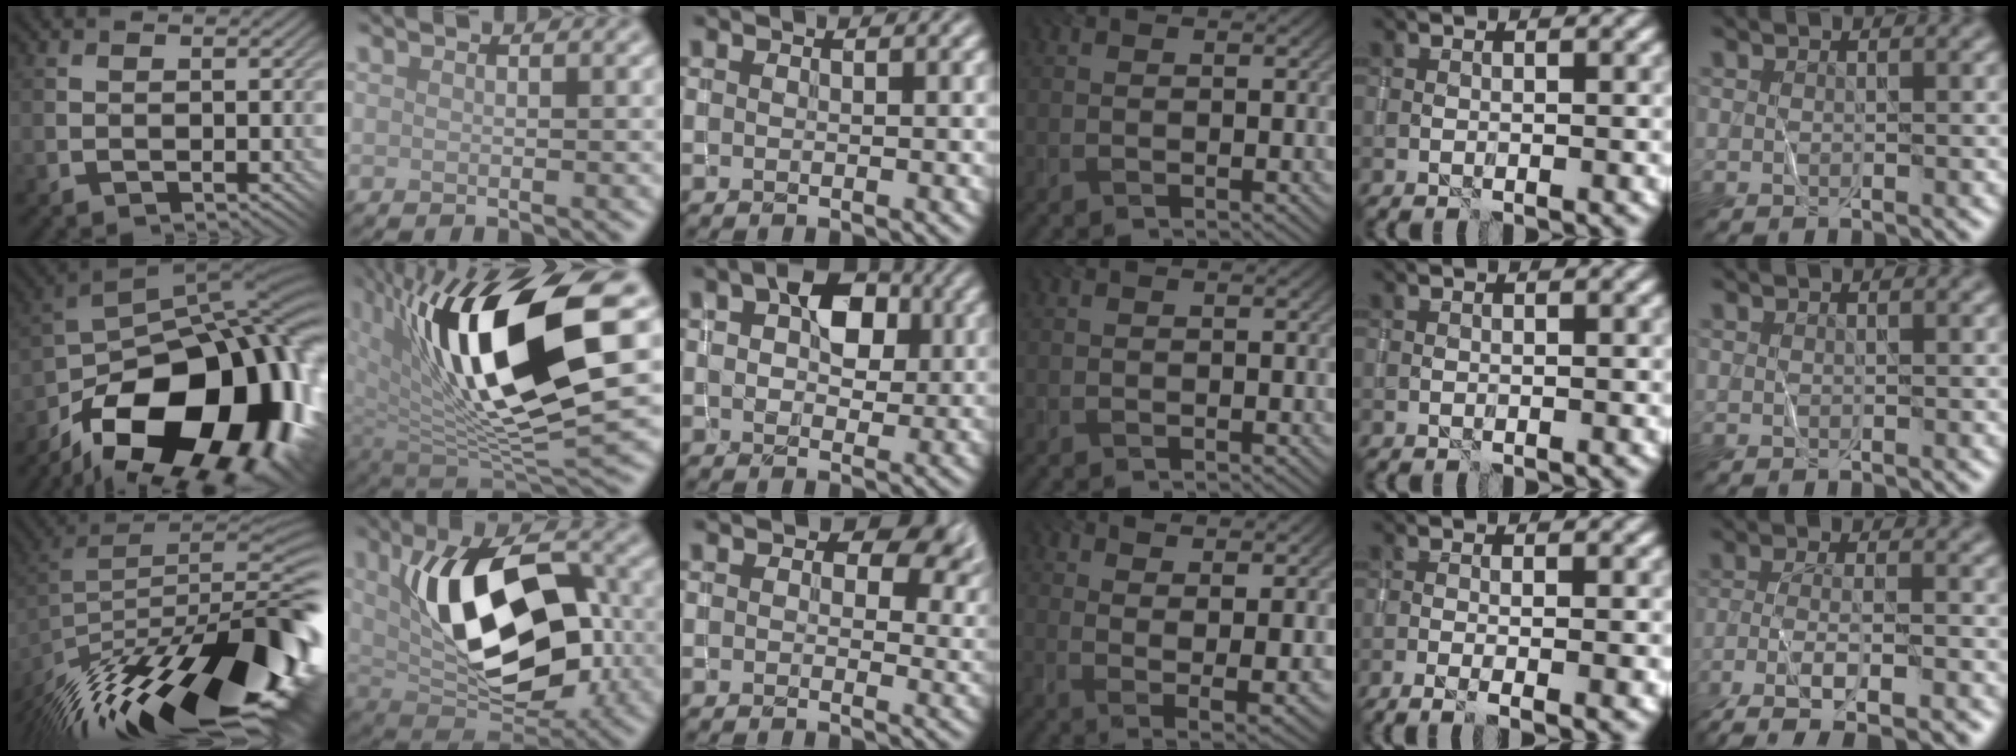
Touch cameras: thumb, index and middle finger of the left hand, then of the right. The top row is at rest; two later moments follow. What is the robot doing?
{"motion": "wrap", "object": "yarn"}